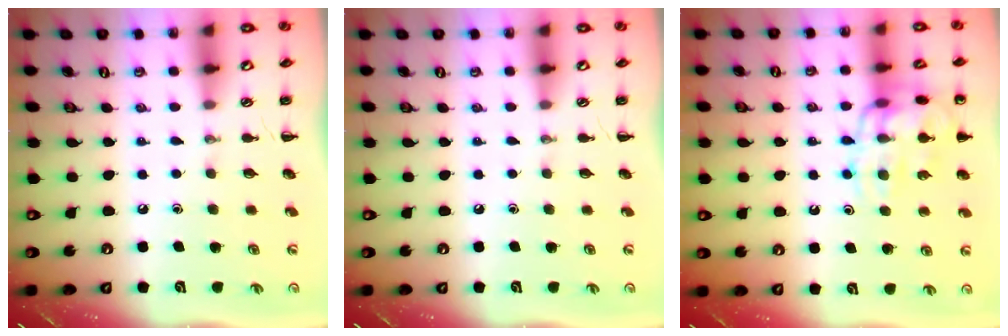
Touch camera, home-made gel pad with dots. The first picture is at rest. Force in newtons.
{"total": 0.0}
{"total": 15.5, "press": 15.4, "slide": 1.7}